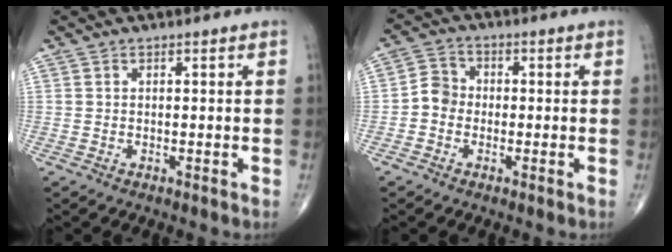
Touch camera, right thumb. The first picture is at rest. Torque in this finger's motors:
{"motor_torque": [-0.01, -0.04, 0.44, -0.14, 0.01]}